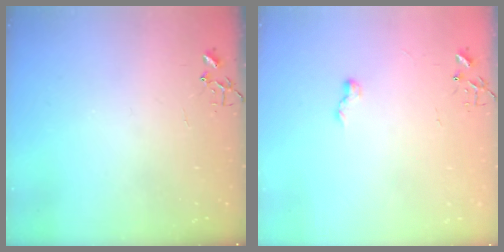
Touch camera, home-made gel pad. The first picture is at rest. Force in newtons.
{"total": 6.1, "press": 6.0, "slide": 0.7}